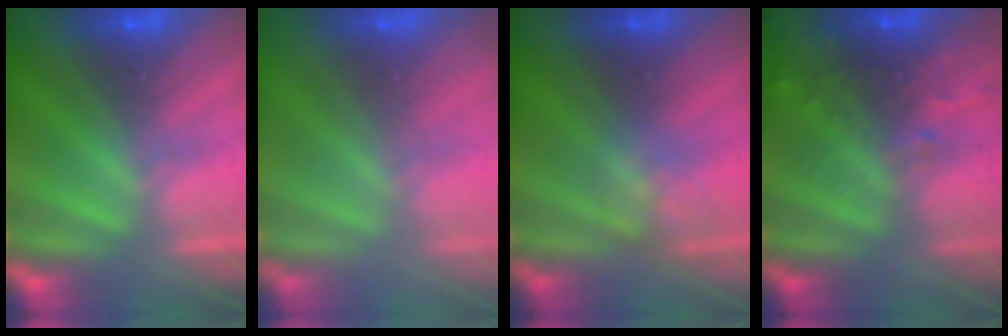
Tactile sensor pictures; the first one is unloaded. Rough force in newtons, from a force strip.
{"total": 7.4}
{"total": 2.5}
{"total": 7.6}